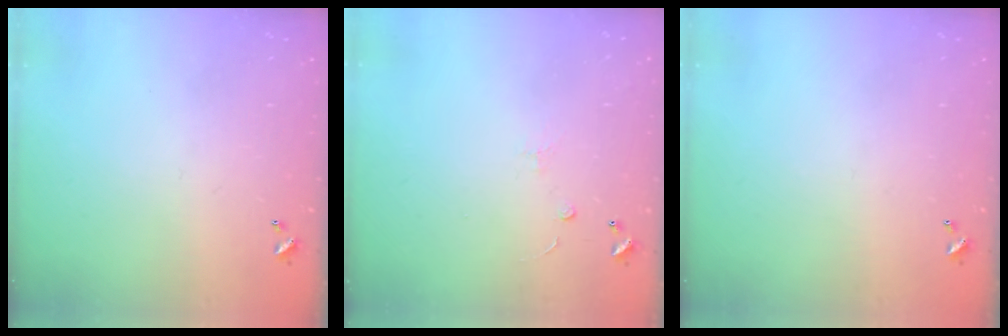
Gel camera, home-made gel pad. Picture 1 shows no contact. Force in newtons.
{"total": 1.6, "press": 1.5, "slide": 0.4}
{"total": 0.0}